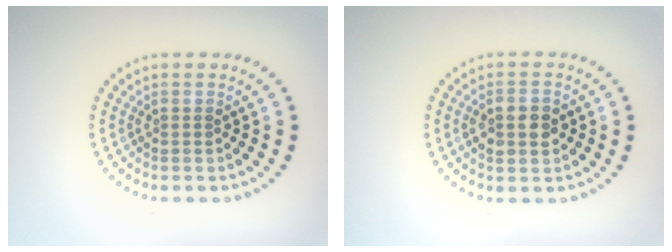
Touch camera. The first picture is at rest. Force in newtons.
{"total": 3.6, "press": 3.6, "slide": 0.2}